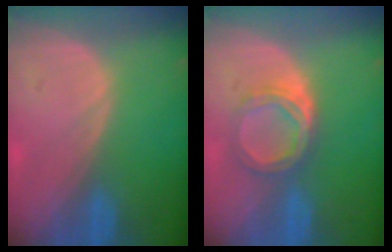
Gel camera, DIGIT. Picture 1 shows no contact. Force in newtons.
{"total": 5.7, "press": 5.0, "slide": 2.7}